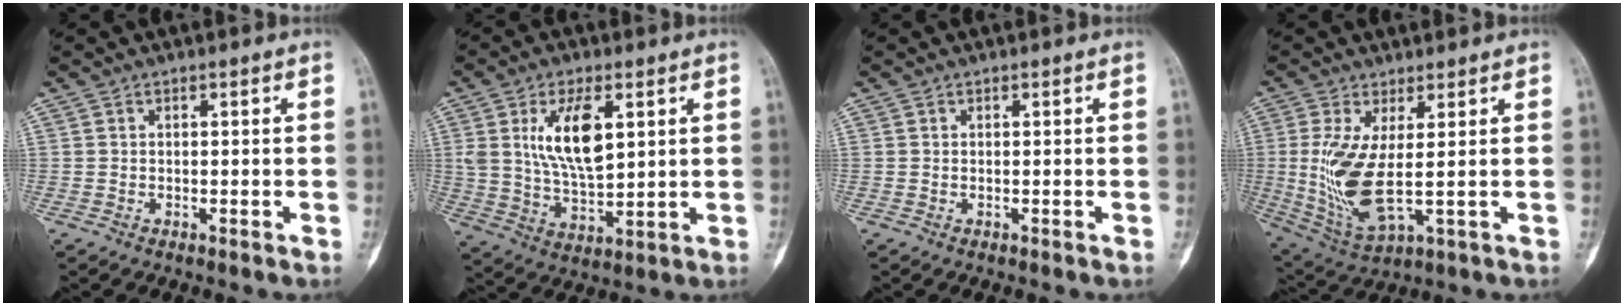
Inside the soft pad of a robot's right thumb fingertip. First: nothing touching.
{"total": 12.3, "force": [3.8, 5.6, 10.2], "torque": [-0.182, -0.020, 0.078]}
{"total": 0.0}
{"total": 11.3, "force": [0.5, 3.5, 10.8], "torque": [-0.246, -0.022, 0.025]}